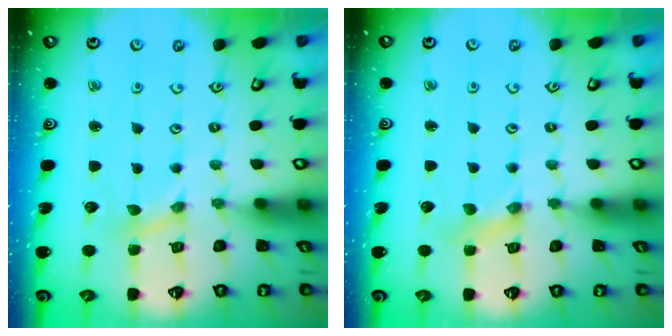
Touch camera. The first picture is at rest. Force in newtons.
{"total": 1.5, "press": 1.5, "slide": 0.1}